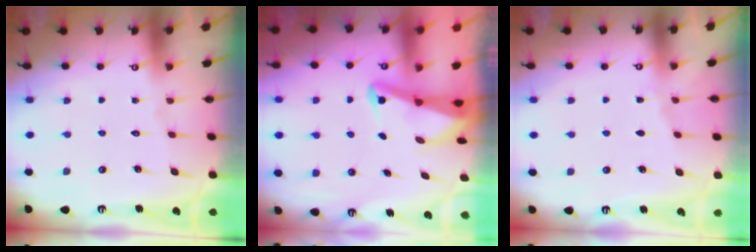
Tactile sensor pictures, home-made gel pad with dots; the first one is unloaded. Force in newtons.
{"total": 3.4, "press": 3.3, "slide": 0.7}
{"total": 2.8, "press": 2.7, "slide": 0.3}